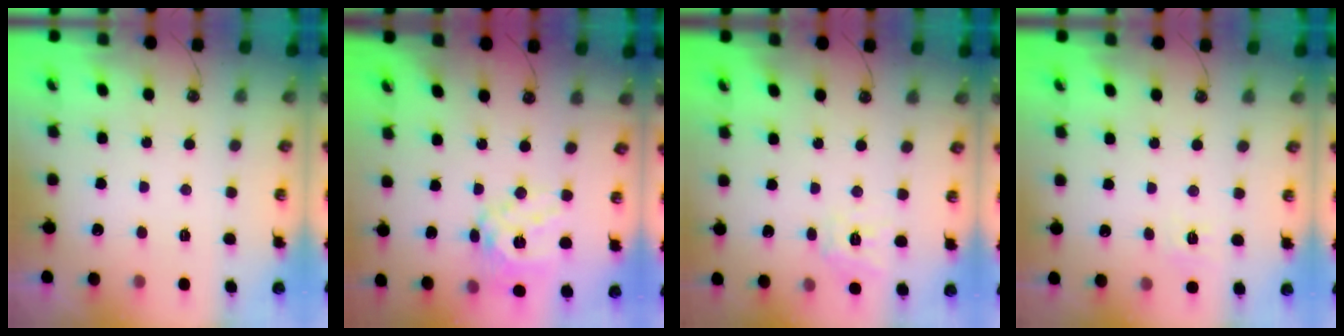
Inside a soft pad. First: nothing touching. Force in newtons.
{"total": 13.7, "press": 13.5, "slide": 2.4}
{"total": 9.1, "press": 9.1, "slide": 0.8}
{"total": 6.8, "press": 6.7, "slide": 0.7}